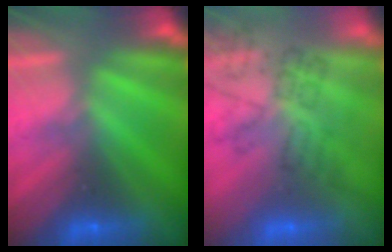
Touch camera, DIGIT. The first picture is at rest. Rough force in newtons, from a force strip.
{"total": 4.9}